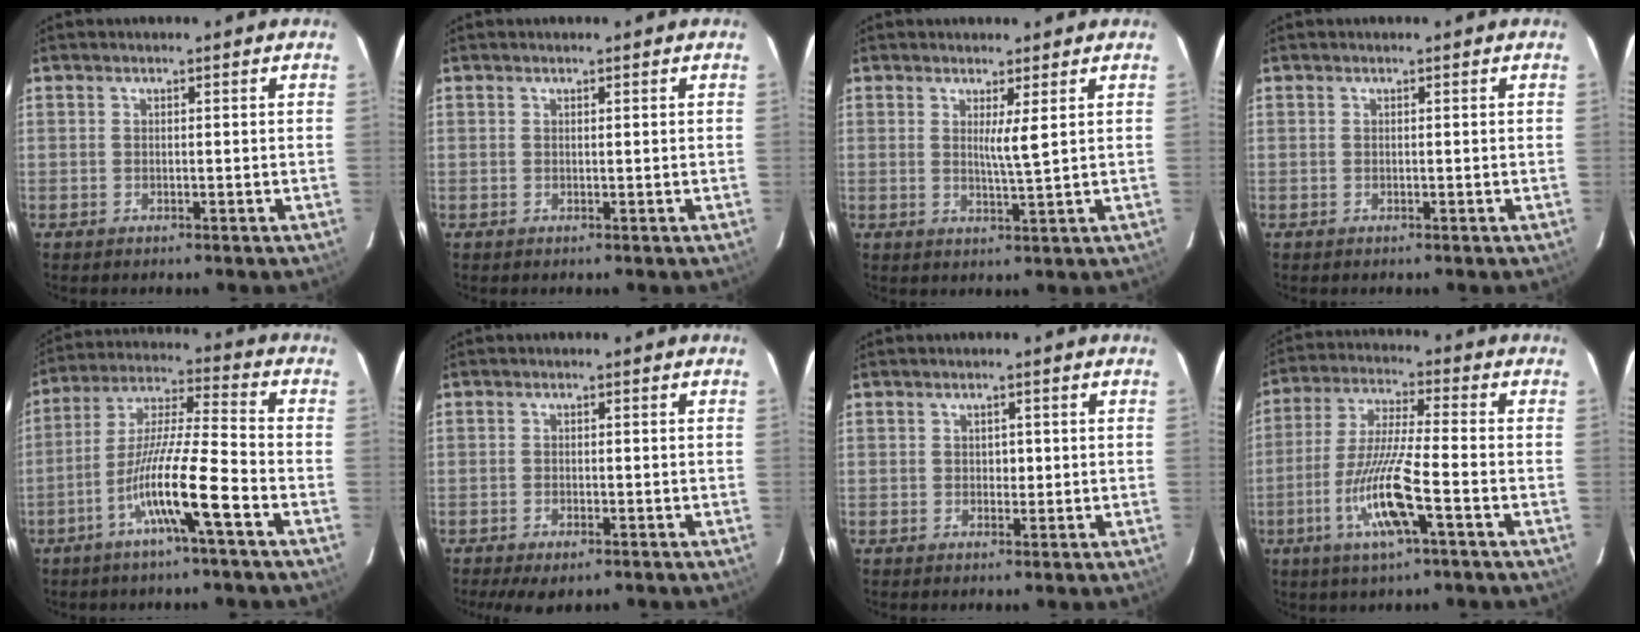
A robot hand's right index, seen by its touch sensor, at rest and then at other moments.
{"total": 0.0}
{"total": 2.8, "force": [1.0, -0.5, 2.6], "torque": [-0.048, -0.012, 0.019]}
{"total": 0.0}
{"total": 12.4, "force": [-5.6, -0.4, 11.1], "torque": [-0.214, 0.002, -0.107]}
{"total": 3.7, "force": [-2.5, 1.4, 2.3], "torque": [-0.035, -0.007, -0.032]}
{"total": 1.3, "force": [0.1, 1.0, 0.9], "torque": [-0.010, 0.002, 0.002]}
{"total": 11.8, "force": [-4.4, 0.4, 10.9], "torque": [-0.219, -0.012, -0.085]}